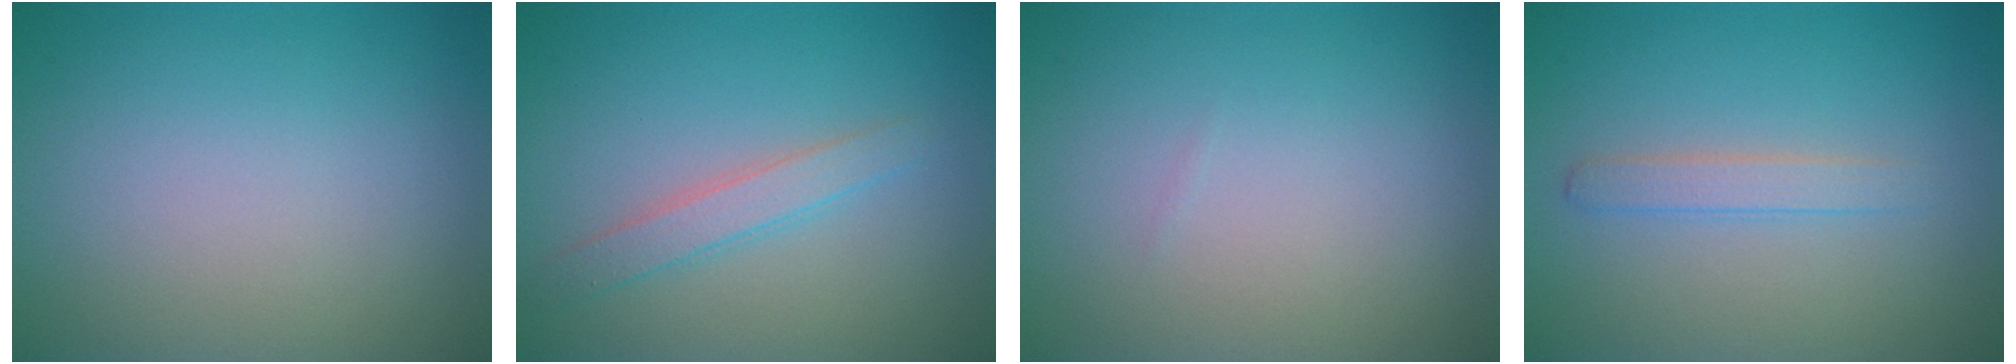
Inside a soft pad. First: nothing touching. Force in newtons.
{"total": 2.0, "press": 2.0, "slide": 0.1}
{"total": 0.0}
{"total": 1.6, "press": 1.6, "slide": 0.0}